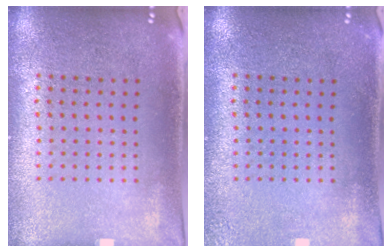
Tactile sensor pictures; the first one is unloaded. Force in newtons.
{"total": 1.6, "press": 1.6, "slide": 0.2}